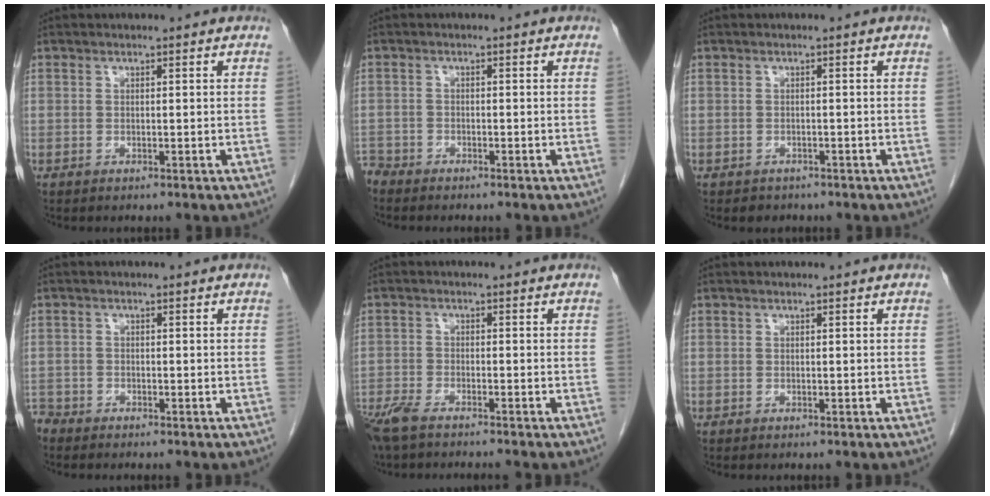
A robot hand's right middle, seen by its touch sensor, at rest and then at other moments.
{"total": 2.5, "force": [-2.4, 0.6, -0.1], "torque": [0.001, -0.006, -0.046]}
{"total": 1.5, "force": [-1.2, 0.9, 0.0], "torque": [-0.010, 0.001, -0.016]}
{"total": 2.1, "force": [-2.1, 0.5, -0.1], "torque": [0.001, -0.005, -0.039]}
{"total": 7.4, "force": [-6.2, 1.0, 3.8], "torque": [-0.068, -0.016, -0.111]}
{"total": 0.0}